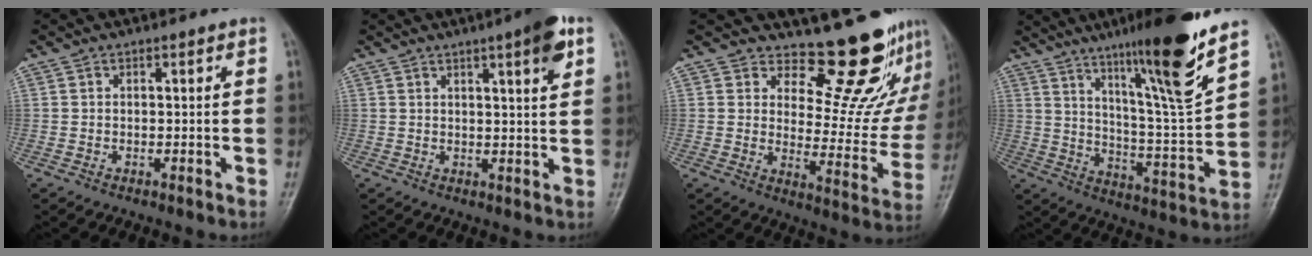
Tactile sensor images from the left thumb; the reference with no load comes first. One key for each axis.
{"total": 6.7, "fx": 3.4, "fy": 0.9, "fz": 5.7, "tx": -0.075, "ty": -0.013, "tz": 0.044}
{"total": 14.9, "fx": 13.2, "fy": 5.0, "fz": 4.6, "tx": -0.012, "ty": -0.135, "tz": 0.169}
{"total": 19.1, "fx": 12.9, "fy": 0.6, "fz": 14.1, "tx": -0.201, "ty": -0.073, "tz": 0.208}